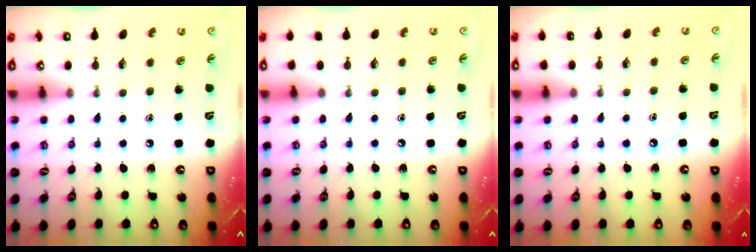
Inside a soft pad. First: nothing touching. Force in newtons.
{"total": 0.0}
{"total": 3.6, "press": 3.5, "slide": 0.5}